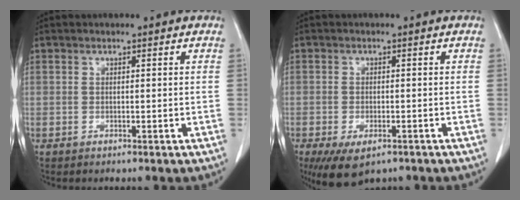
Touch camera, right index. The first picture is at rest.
{"total": 6.9, "force": [-4.4, 3.2, 4.3], "torque": [-0.072, -0.010, -0.066]}